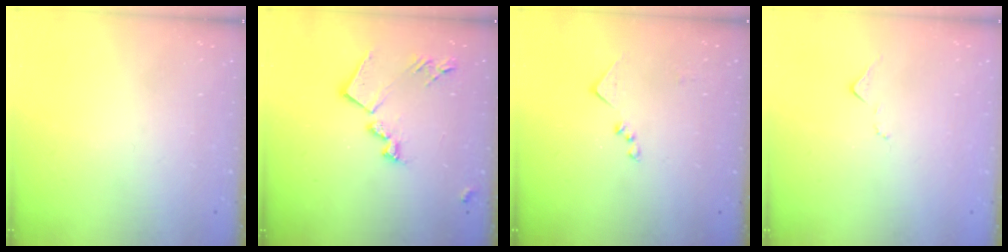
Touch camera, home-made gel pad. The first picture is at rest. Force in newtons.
{"total": 15.3, "press": 15.2, "slide": 0.8}
{"total": 8.9, "press": 8.9, "slide": 0.3}
{"total": 7.5, "press": 7.4, "slide": 0.8}